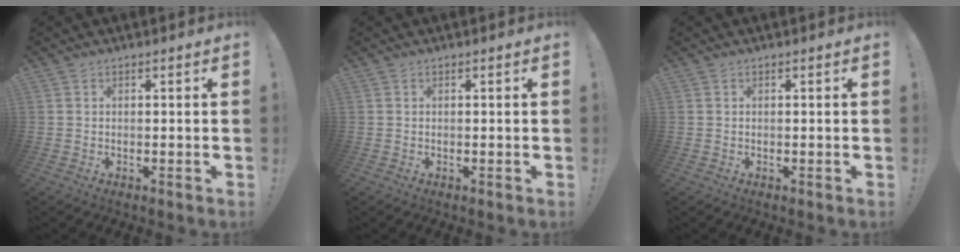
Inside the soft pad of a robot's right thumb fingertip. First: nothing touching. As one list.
[{"total": 0.0}, {"total": 0.0}]